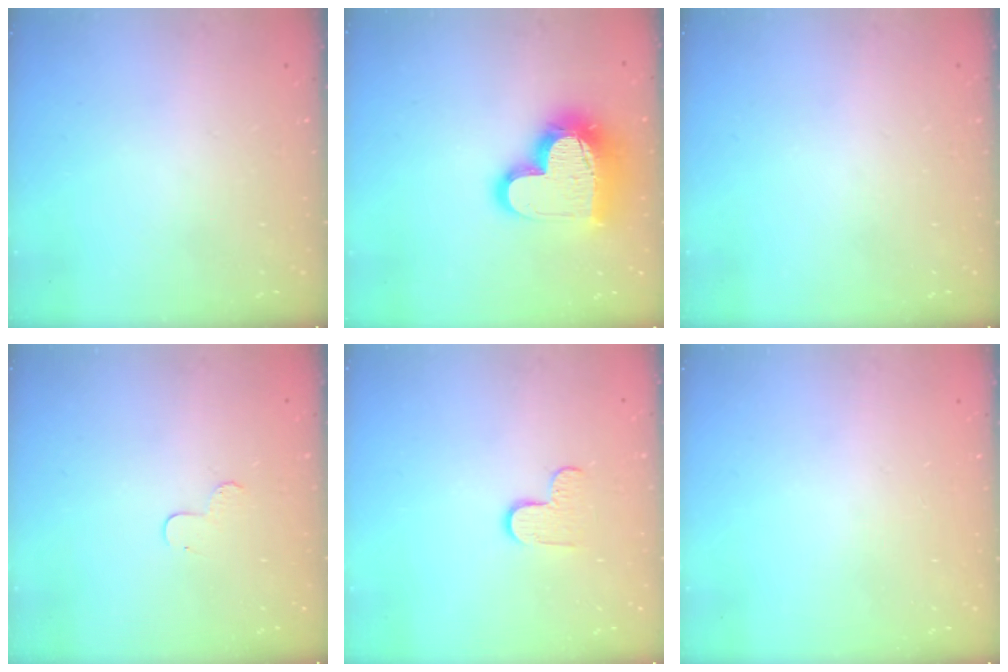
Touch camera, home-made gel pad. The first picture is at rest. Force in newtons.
{"total": 18.2, "press": 18.2, "slide": 1.7}
{"total": 0.0}
{"total": 4.6, "press": 4.6, "slide": 0.4}
{"total": 5.1, "press": 5.0, "slide": 0.4}
{"total": 0.7, "press": 0.7, "slide": 0.1}